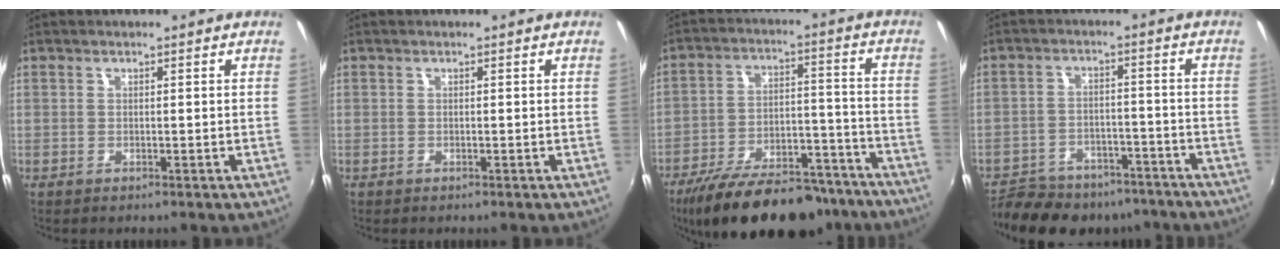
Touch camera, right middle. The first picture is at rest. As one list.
[{"total": 0.0}, {"total": 24.7, "force": [-19.8, 9.0, 11.6], "torque": [-0.212, -0.001, -0.274]}, {"total": 17.7, "force": [-14.5, 7.7, 6.7], "torque": [-0.152, 0.008, -0.193]}]